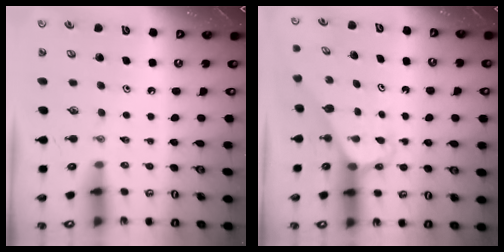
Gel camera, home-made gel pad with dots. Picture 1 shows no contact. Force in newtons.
{"total": 3.1, "press": 3.1, "slide": 0.2}